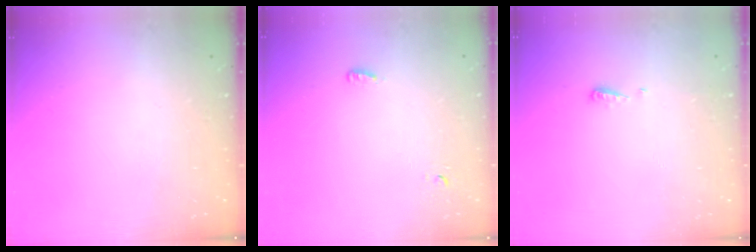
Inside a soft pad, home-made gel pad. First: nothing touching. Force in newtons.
{"total": 2.8, "press": 2.7, "slide": 0.6}
{"total": 4.3, "press": 4.2, "slide": 0.4}